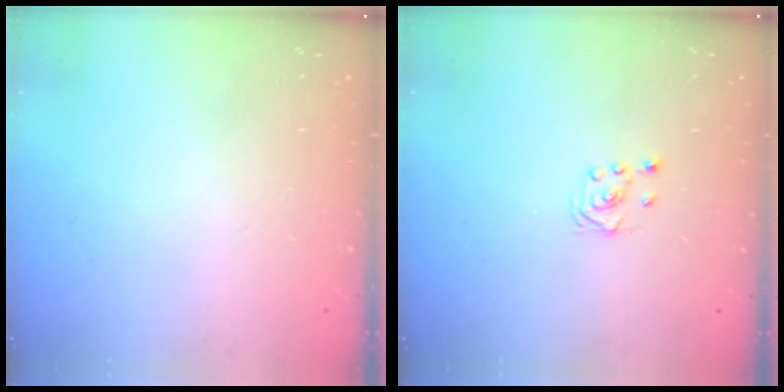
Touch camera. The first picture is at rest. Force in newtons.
{"total": 2.3, "press": 2.2, "slide": 0.7}